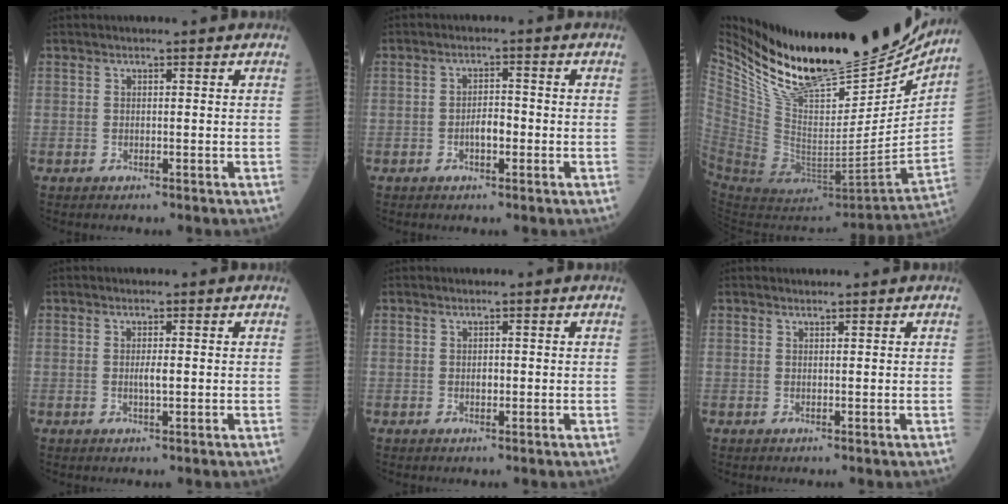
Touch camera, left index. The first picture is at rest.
{"total": 2.8, "force": [-1.0, 1.1, 2.3], "torque": [-0.038, 0.006, -0.017]}
{"total": 30.5, "force": [25.1, 7.8, 15.4], "torque": [-0.272, -0.042, 0.404]}
{"total": 1.6, "force": [0.0, 0.2, 1.5], "torque": [-0.030, 0.000, 0.000]}
{"total": 0.7, "force": [0.0, 0.5, 0.6], "torque": [-0.011, 0.001, 0.000]}
{"total": 0.5, "force": [0.5, 0.0, 0.0], "torque": [-0.007, 0.000, 0.009]}